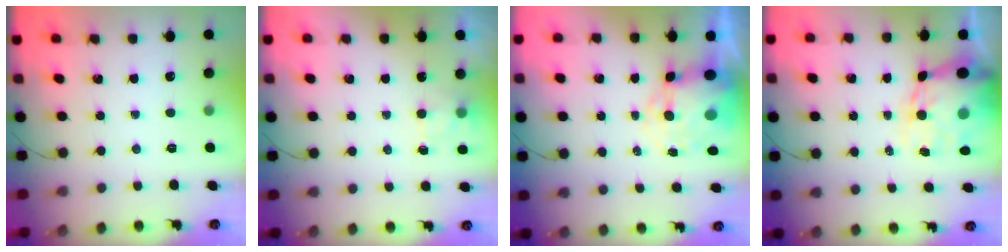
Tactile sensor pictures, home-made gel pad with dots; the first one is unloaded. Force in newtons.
{"total": 2.4, "press": 2.0, "slide": 1.4}
{"total": 10.2, "press": 9.9, "slide": 2.3}
{"total": 13.6, "press": 13.0, "slide": 3.9}